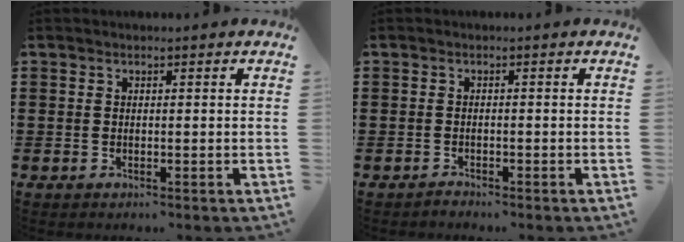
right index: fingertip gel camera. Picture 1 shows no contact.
{"total": 0.8, "force": [-0.8, 0.1, 0.0], "torque": [-0.002, 0.002, -0.018]}